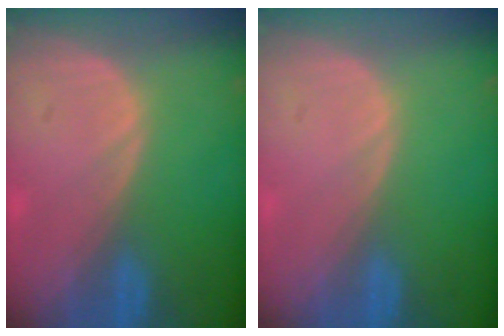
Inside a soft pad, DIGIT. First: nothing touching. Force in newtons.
{"total": 0.0}